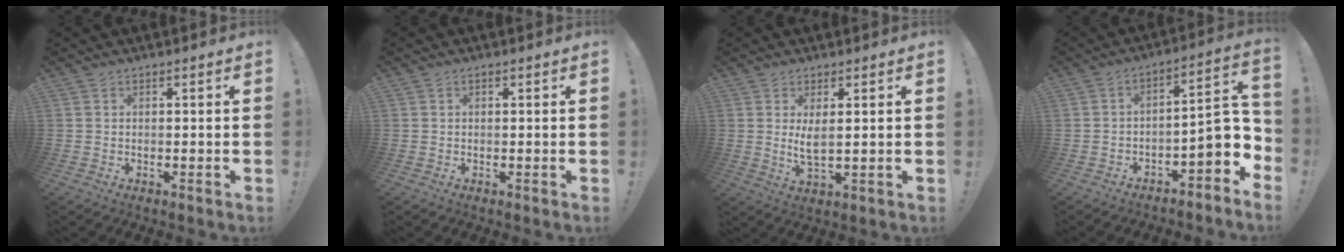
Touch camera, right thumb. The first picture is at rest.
{"total": 0.0}
{"total": 5.1, "force": [1.5, 1.4, 4.7], "torque": [-0.073, -0.020, 0.024]}
{"total": 10.0, "force": [-2.0, 4.4, 8.7], "torque": [-0.104, 0.002, -0.033]}